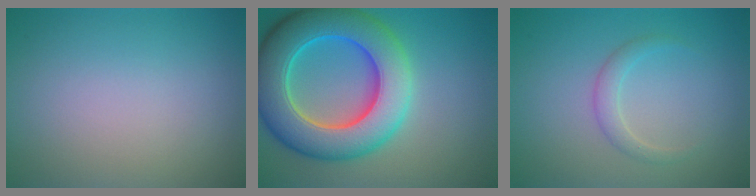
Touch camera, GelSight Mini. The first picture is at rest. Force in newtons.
{"total": 10.9, "press": 10.9, "slide": 0.4}
{"total": 1.5, "press": 1.5, "slide": 0.1}